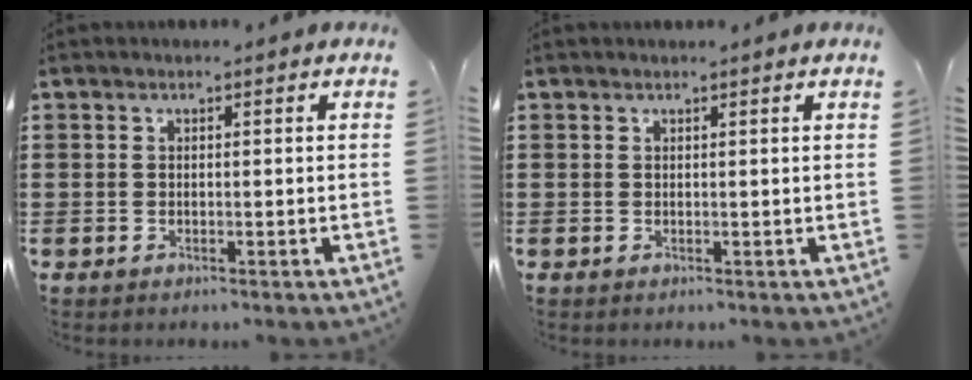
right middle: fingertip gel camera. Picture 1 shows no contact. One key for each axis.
{"total": 0.0}